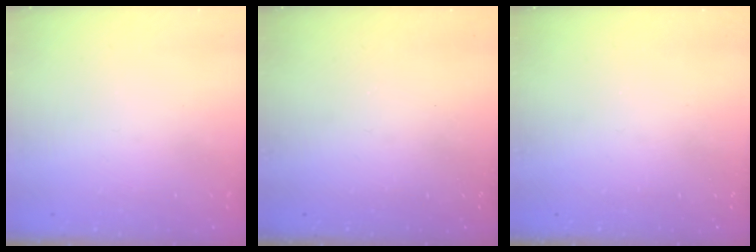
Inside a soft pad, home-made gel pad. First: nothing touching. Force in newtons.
{"total": 0.0}
{"total": 0.0}